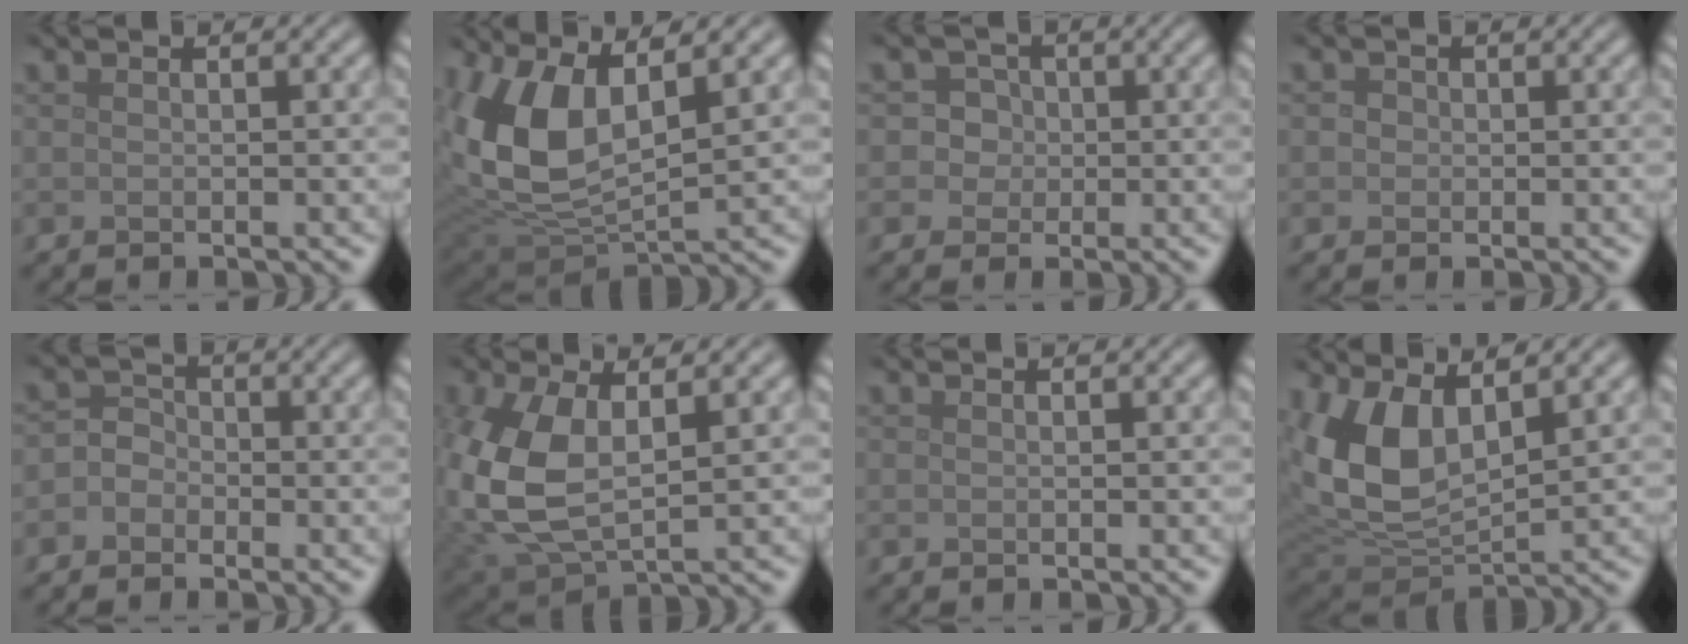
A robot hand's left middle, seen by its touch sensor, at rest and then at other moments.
{"total": 9.7, "force": [2.1, 5.0, 8.0], "torque": [-0.191, -0.007, 0.041]}
{"total": 3.5, "force": [0.8, 3.2, 1.2], "torque": [0.010, 0.023, -0.004]}
{"total": 1.0, "force": [0.1, 1.0, 0.3], "torque": [0.001, 0.000, -0.004]}
{"total": 2.4, "force": [-0.8, 2.1, 0.8], "torque": [0.005, 0.009, -0.026]}
{"total": 9.3, "force": [0.6, 5.2, 7.7], "torque": [-0.197, -0.009, 0.017]}
{"total": 0.0}
{"total": 8.6, "force": [2.4, 4.7, 6.8], "torque": [-0.160, -0.006, 0.044]}